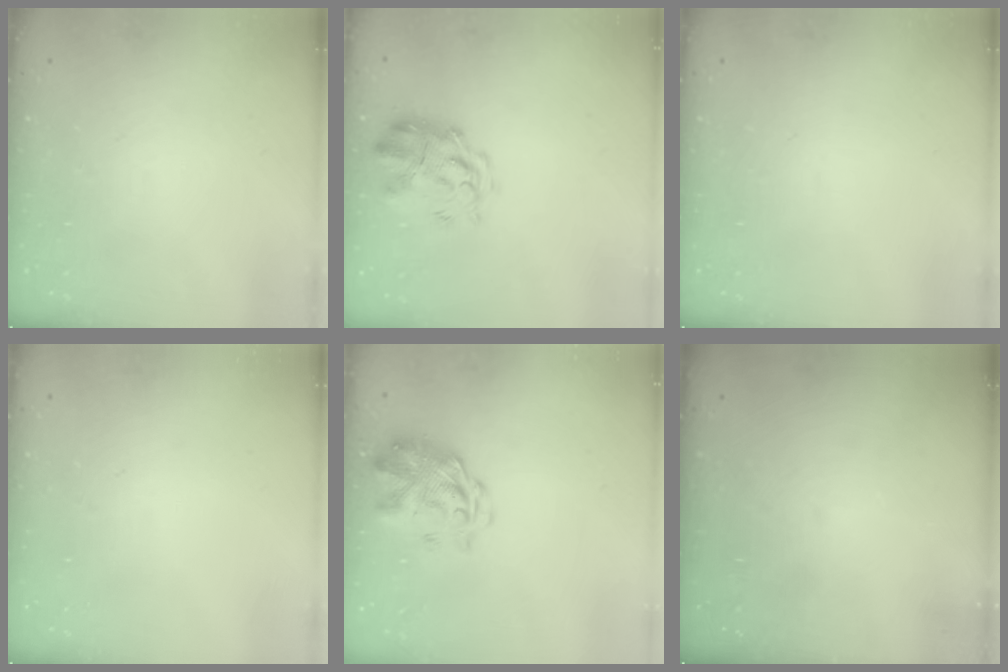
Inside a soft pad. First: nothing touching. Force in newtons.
{"total": 4.0, "press": 3.7, "slide": 1.5}
{"total": 0.0}
{"total": 0.0}
{"total": 3.2, "press": 2.8, "slide": 1.6}
{"total": 0.0}